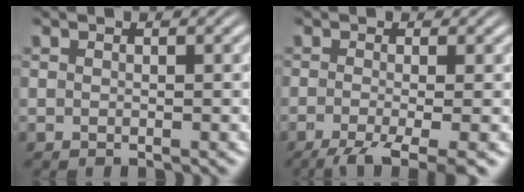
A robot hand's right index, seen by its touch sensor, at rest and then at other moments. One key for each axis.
{"total": 8.0, "fx": -6.1, "fy": 2.8, "fz": 4.4, "tx": -0.068, "ty": -0.036, "tz": -0.080}